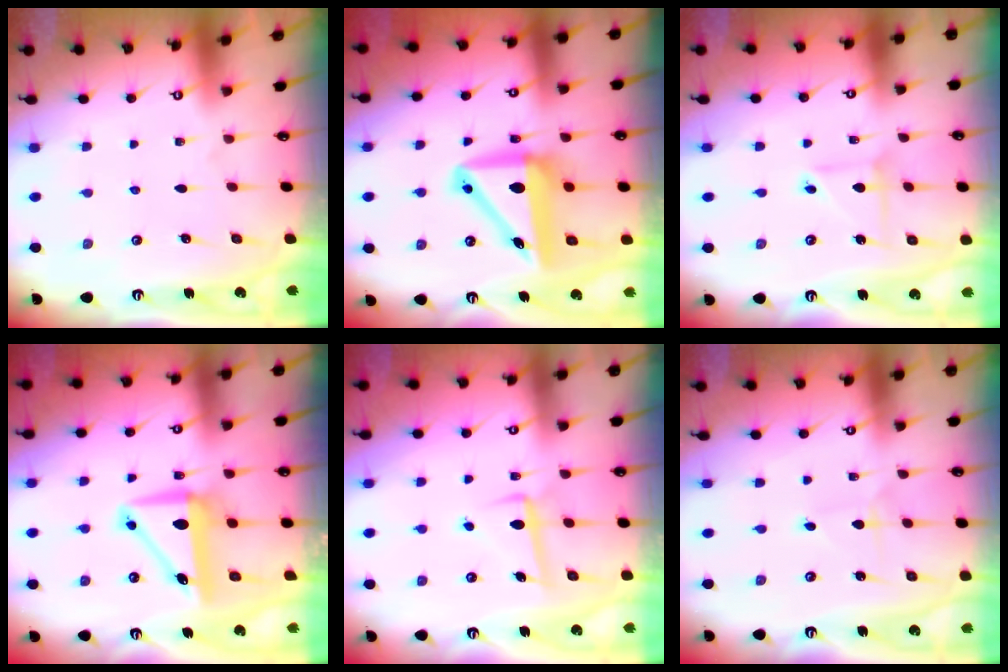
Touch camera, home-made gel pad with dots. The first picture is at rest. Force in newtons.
{"total": 12.4, "press": 11.8, "slide": 3.6}
{"total": 3.9, "press": 3.9, "slide": 0.4}
{"total": 8.4, "press": 8.2, "slide": 1.7}
{"total": 6.0, "press": 5.8, "slide": 1.2}
{"total": 1.6, "press": 1.6, "slide": 0.2}